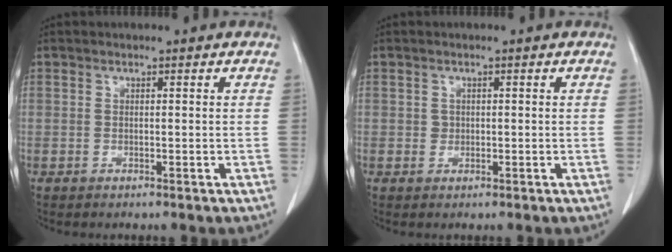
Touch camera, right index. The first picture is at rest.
{"total": 0.9, "force": [0.1, 0.9, 0.2], "torque": [-0.001, 0.002, 0.002]}